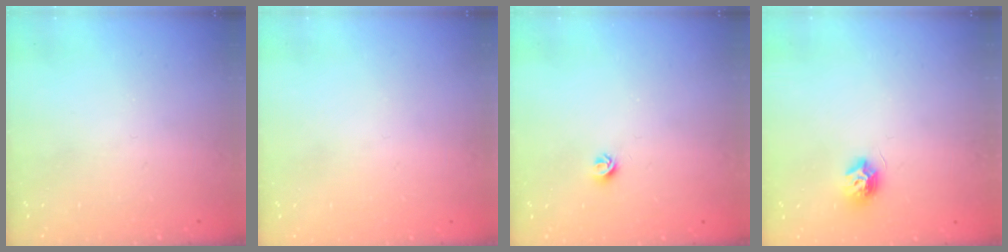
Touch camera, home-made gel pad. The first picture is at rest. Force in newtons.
{"total": 0.7, "press": 0.7, "slide": 0.1}
{"total": 5.0, "press": 4.9, "slide": 0.7}
{"total": 8.1, "press": 8.1, "slide": 0.1}